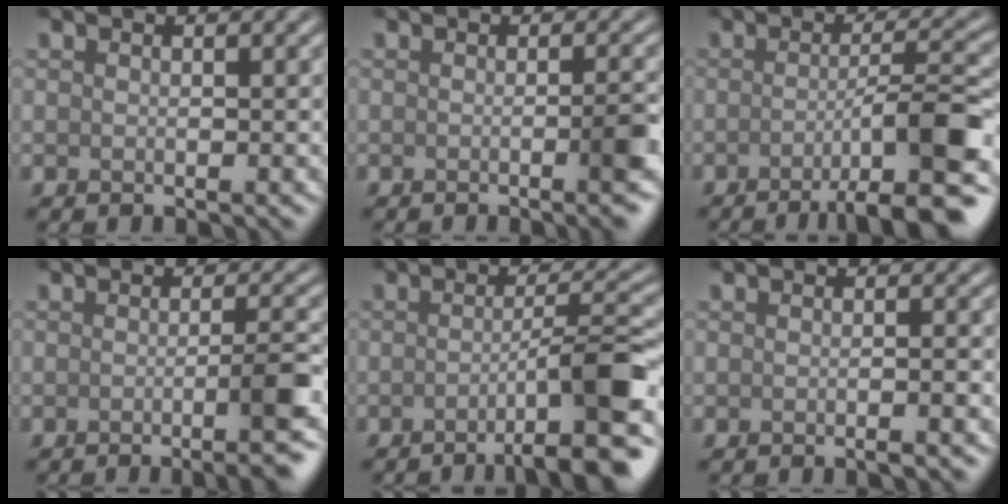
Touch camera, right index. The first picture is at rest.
{"total": 3.0, "force": [-0.8, 0.6, 2.9], "torque": [-0.031, -0.004, -0.014]}
{"total": 8.4, "force": [-3.6, 1.3, 7.4], "torque": [-0.093, 0.008, -0.061]}
{"total": 5.2, "force": [-1.8, 1.2, 4.8], "torque": [-0.050, -0.007, -0.026]}
{"total": 7.4, "force": [-3.0, 1.1, 6.7], "torque": [-0.082, 0.010, -0.053]}
{"total": 1.3, "force": [-0.6, 0.2, 1.2], "torque": [-0.012, -0.001, -0.014]}